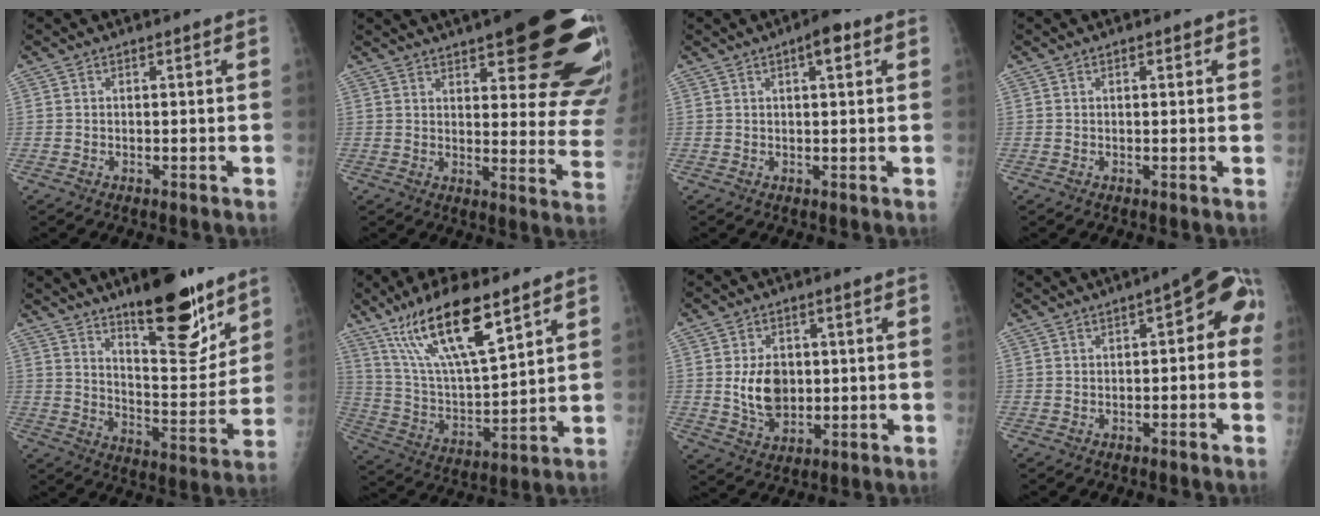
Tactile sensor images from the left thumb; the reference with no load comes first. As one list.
[{"total": 27.7, "force": [16.2, 8.0, 21.0], "torque": [-0.185, -0.049, 0.204]}, {"total": 3.8, "force": [1.7, 1.3, 3.2], "torque": [-0.038, 0.002, 0.018]}, {"total": 1.0, "force": [0.4, 0.6, 0.7], "torque": [-0.002, 0.001, 0.003]}, {"total": 18.2, "force": [12.4, 5.9, 12.0], "torque": [-0.125, -0.094, 0.196]}, {"total": 17.6, "force": [11.1, 4.9, 12.7], "torque": [-0.215, -0.046, 0.219]}, {"total": 8.1, "force": [0.3, 5.8, 5.6], "torque": [-0.072, -0.009, 0.014]}, {"total": 7.8, "force": [-0.1, 3.8, 6.8], "torque": [-0.051, 0.037, -0.015]}]